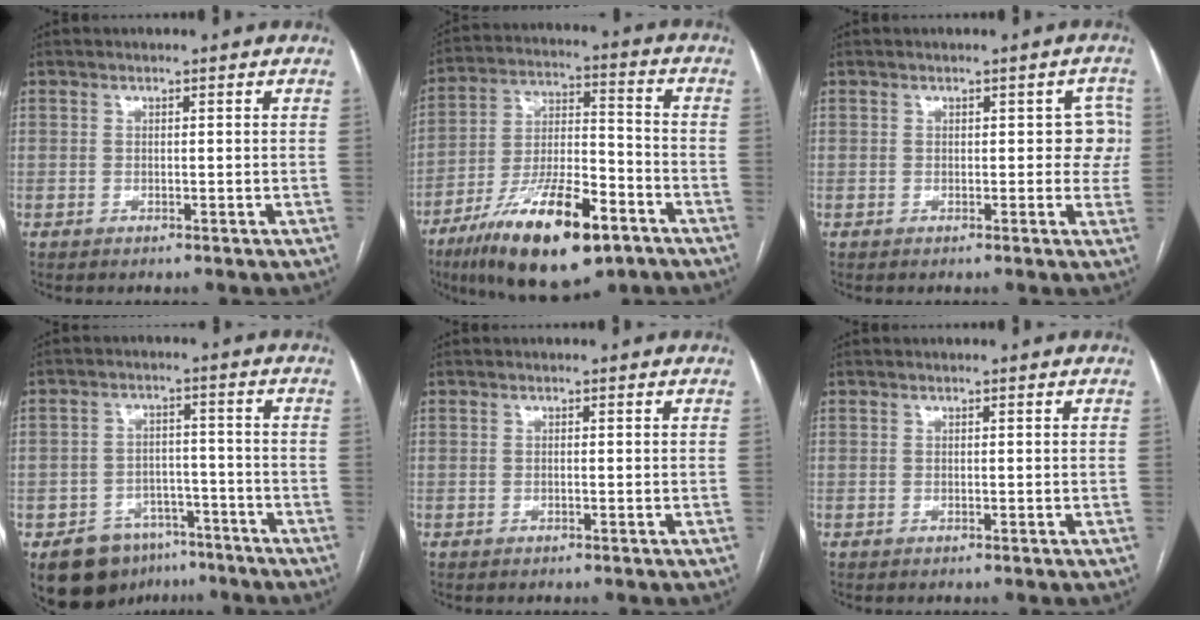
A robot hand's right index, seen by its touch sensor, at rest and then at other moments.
{"total": 19.0, "force": [-11.2, 5.3, 14.4], "torque": [-0.256, -0.013, -0.190]}
{"total": 3.5, "force": [0.4, 2.3, 2.5], "torque": [-0.005, 0.019, -0.001]}
{"total": 9.2, "force": [-6.2, 6.3, 2.6], "torque": [-0.032, 0.020, -0.089]}
{"total": 0.0}
{"total": 0.0}